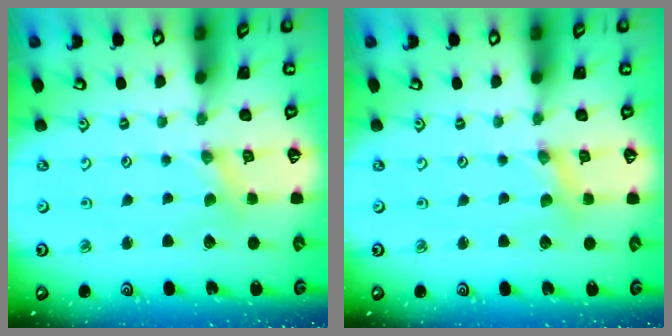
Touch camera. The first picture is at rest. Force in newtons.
{"total": 1.5, "press": 1.5, "slide": 0.1}